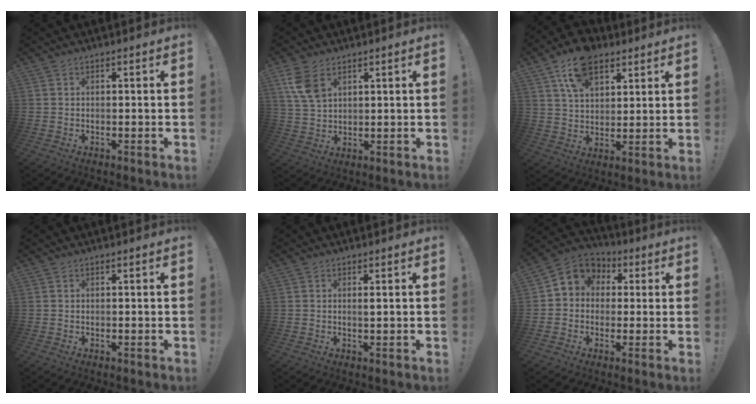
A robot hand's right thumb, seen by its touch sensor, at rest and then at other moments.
{"total": 8.2, "force": [4.1, 4.9, 5.1], "torque": [-0.099, -0.008, 0.081]}
{"total": 13.0, "force": [7.6, 8.0, 6.9], "torque": [-0.115, -0.028, 0.142]}
{"total": 0.0}
{"total": 1.1, "force": [0.2, -0.1, 1.0], "torque": [-0.007, -0.006, -0.001]}
{"total": 7.7, "force": [1.5, 6.9, 3.1], "torque": [-0.048, 0.003, 0.034]}